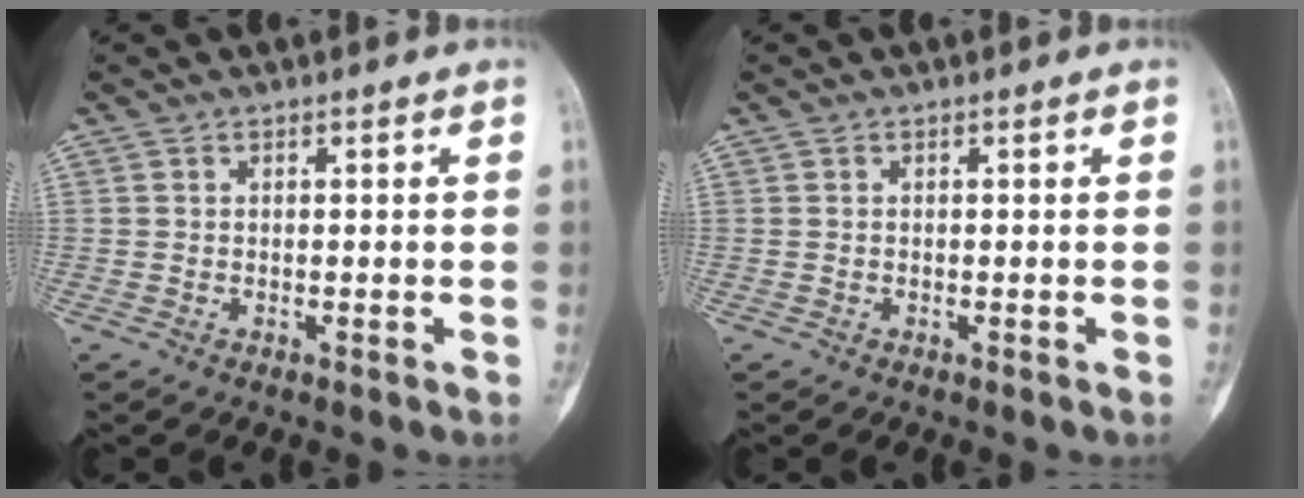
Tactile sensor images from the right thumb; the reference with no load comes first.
{"total": 0.0}